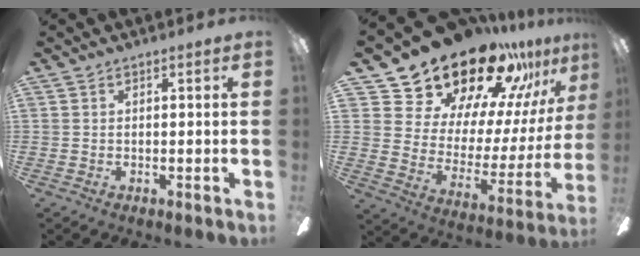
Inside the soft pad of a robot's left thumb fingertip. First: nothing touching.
{"total": 24.2, "force": [20.7, 10.1, 7.3], "torque": [-0.126, -0.161, 0.381]}